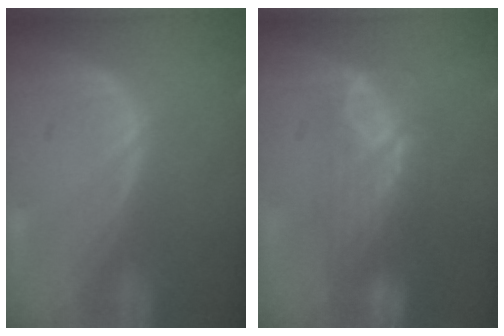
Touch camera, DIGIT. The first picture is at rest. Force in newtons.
{"total": 7.3, "press": 6.6, "slide": 3.1}